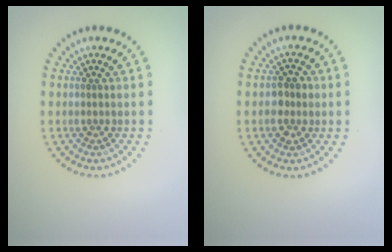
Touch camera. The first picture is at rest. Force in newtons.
{"total": 2.2, "press": 2.1, "slide": 0.2}